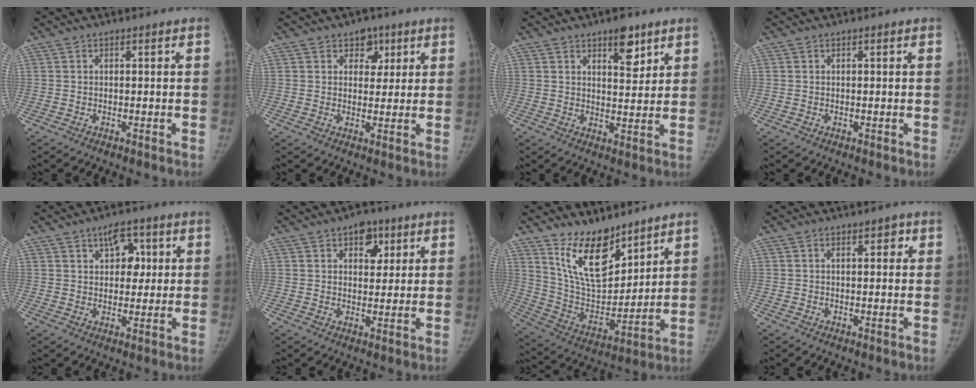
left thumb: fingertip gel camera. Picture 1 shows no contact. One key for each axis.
{"total": 4.7, "fx": 2.4, "fy": 3.5, "fz": 2.0, "tx": 0.004, "ty": -0.009, "tz": 0.033}
{"total": 6.4, "fx": 4.1, "fy": 2.7, "fz": 4.1, "tx": -0.037, "ty": -0.026, "tz": 0.059}
{"total": 0.0}
{"total": 6.3, "fx": 2.3, "fy": 4.0, "fz": 4.2, "tx": -0.032, "ty": -0.005, "tz": 0.030}
{"total": 6.0, "fx": 3.0, "fy": 3.9, "fz": 3.5, "tx": -0.017, "ty": -0.010, "tz": 0.039}
{"total": 15.7, "fx": 10.9, "fy": 7.2, "fz": 8.8, "tx": -0.108, "ty": -0.079, "tz": 0.217}
{"total": 2.2, "fx": 0.9, "fy": 1.2, "fz": 1.6, "tx": -0.006, "ty": 0.000, "tz": 0.009}